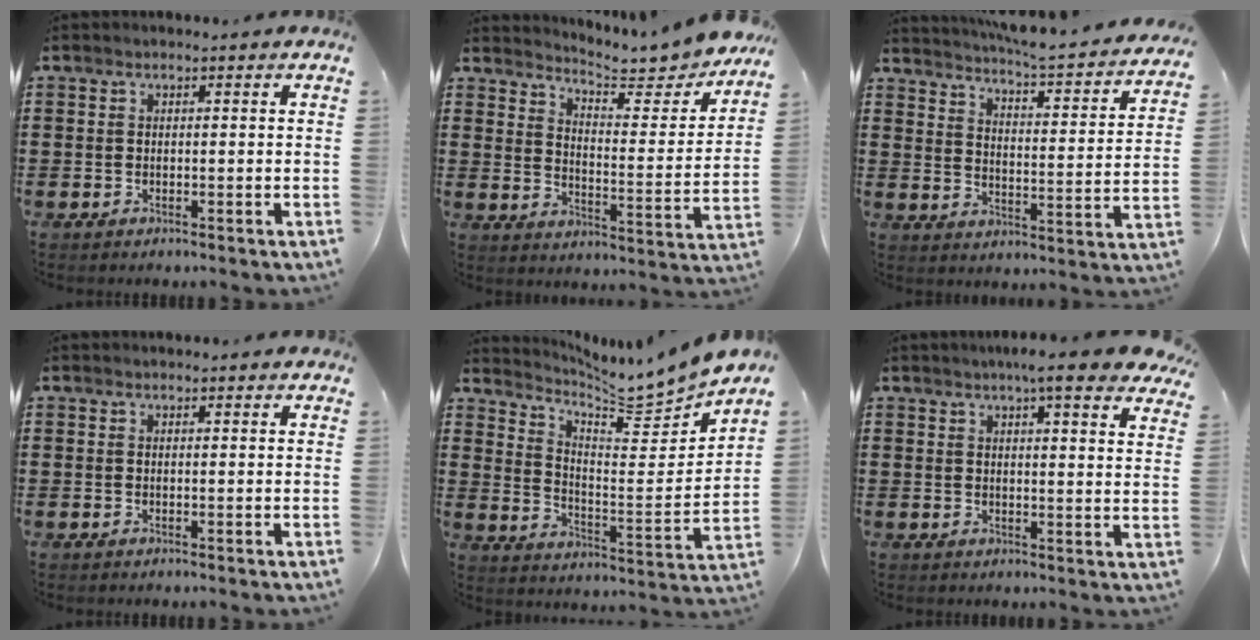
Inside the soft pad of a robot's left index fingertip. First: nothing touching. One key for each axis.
{"total": 6.1, "fx": 5.8, "fy": 0.3, "fz": 1.9, "tx": -0.042, "ty": -0.055, "tz": 0.093}
{"total": 4.6, "fx": 4.3, "fy": -0.6, "fz": 1.6, "tx": -0.046, "ty": -0.042, "tz": 0.062}
{"total": 1.2, "fx": 1.1, "fy": 0.1, "fz": 0.4, "tx": -0.009, "ty": 0.001, "tz": 0.021}
{"total": 7.7, "fx": 7.4, "fy": 0.0, "fz": 1.8, "tx": -0.044, "ty": -0.073, "tz": 0.122}
{"total": 6.7, "fx": 5.6, "fy": 0.3, "fz": 3.6, "tx": -0.063, "ty": -0.019, "tz": 0.094}